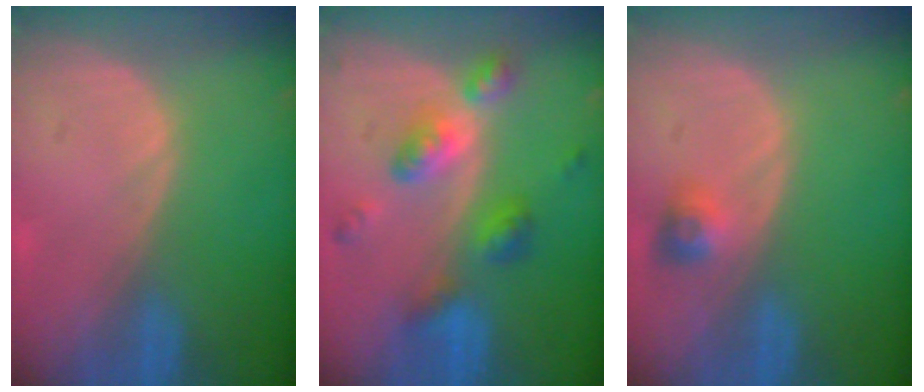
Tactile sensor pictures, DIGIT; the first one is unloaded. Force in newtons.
{"total": 7.2, "press": 7.2, "slide": 0.6}
{"total": 2.9, "press": 2.6, "slide": 1.2}